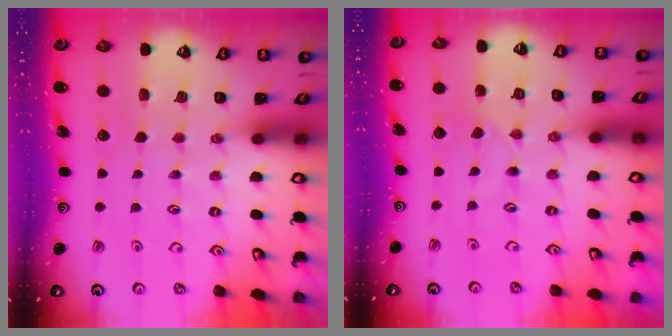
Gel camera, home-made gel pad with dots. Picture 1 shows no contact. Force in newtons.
{"total": 2.3, "press": 2.3, "slide": 0.4}